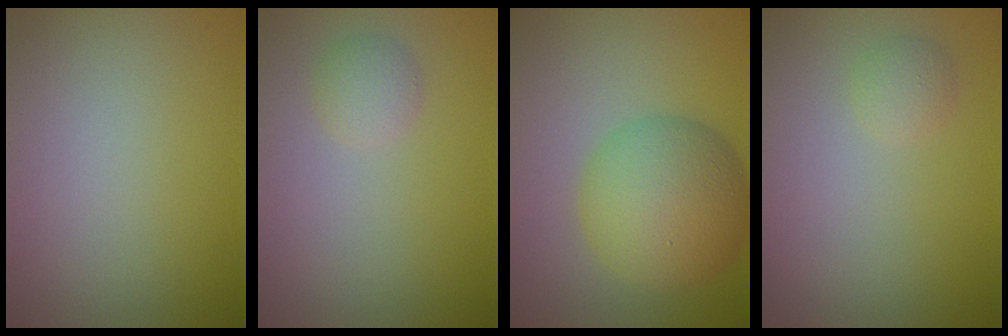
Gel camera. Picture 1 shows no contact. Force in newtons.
{"total": 1.3, "press": 1.3, "slide": 0.2}
{"total": 7.1, "press": 7.1, "slide": 0.2}
{"total": 1.1, "press": 1.1, "slide": 0.1}